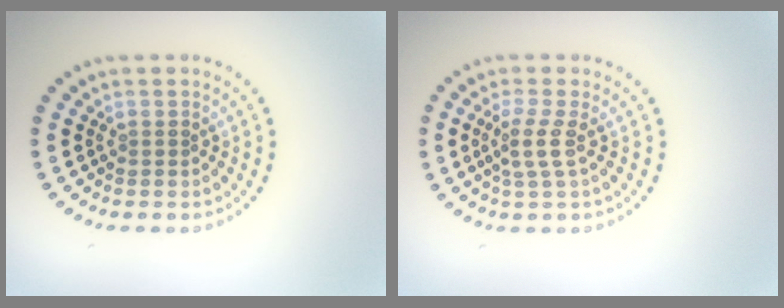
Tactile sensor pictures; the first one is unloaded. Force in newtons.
{"total": 2.2, "press": 1.7, "slide": 1.4}